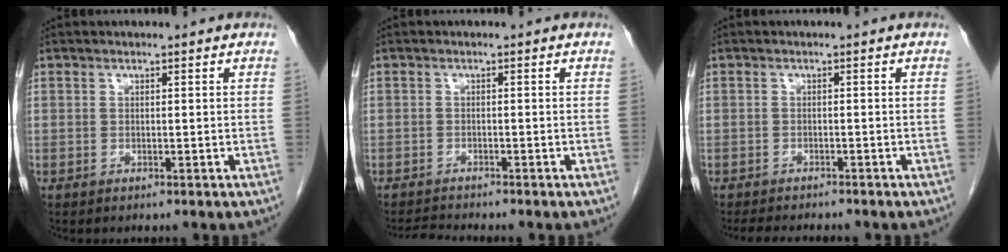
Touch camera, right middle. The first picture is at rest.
{"total": 2.2, "force": [-2.1, -0.5, 0.1], "torque": [-0.008, -0.014, -0.038]}
{"total": 6.1, "force": [-5.4, 1.2, 2.5], "torque": [-0.034, -0.008, -0.078]}